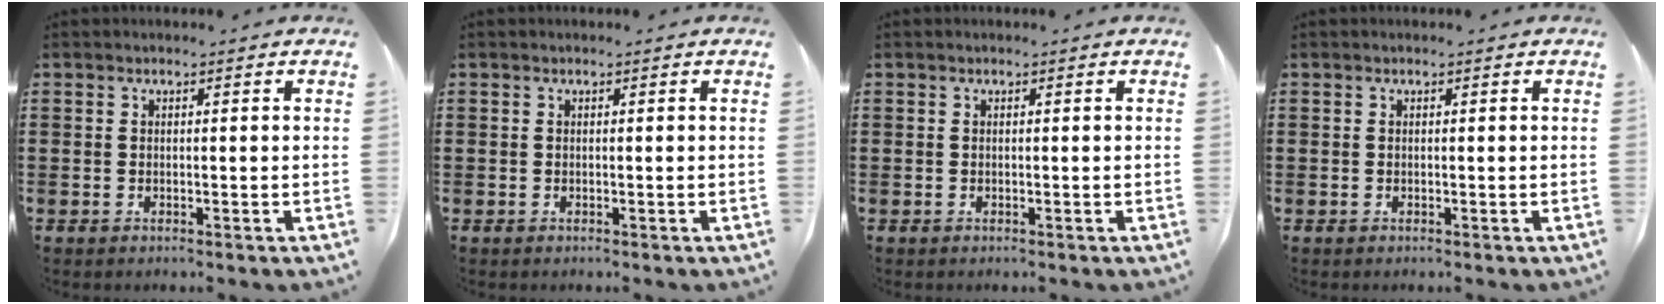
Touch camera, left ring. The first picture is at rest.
{"total": 0.0}
{"total": 0.0}
{"total": 0.0}